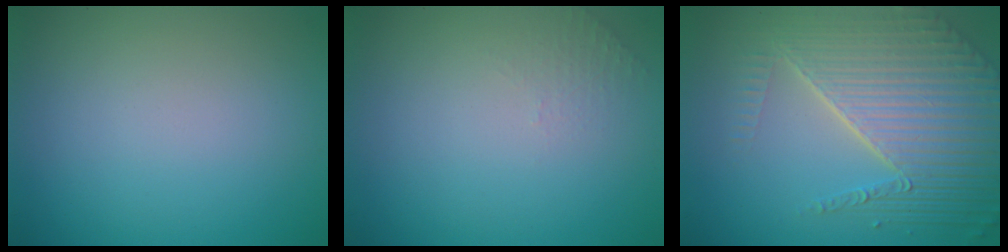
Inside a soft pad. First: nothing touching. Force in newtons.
{"total": 0.5, "press": 0.4, "slide": 0.4}
{"total": 8.9, "press": 5.8, "slide": 6.7}